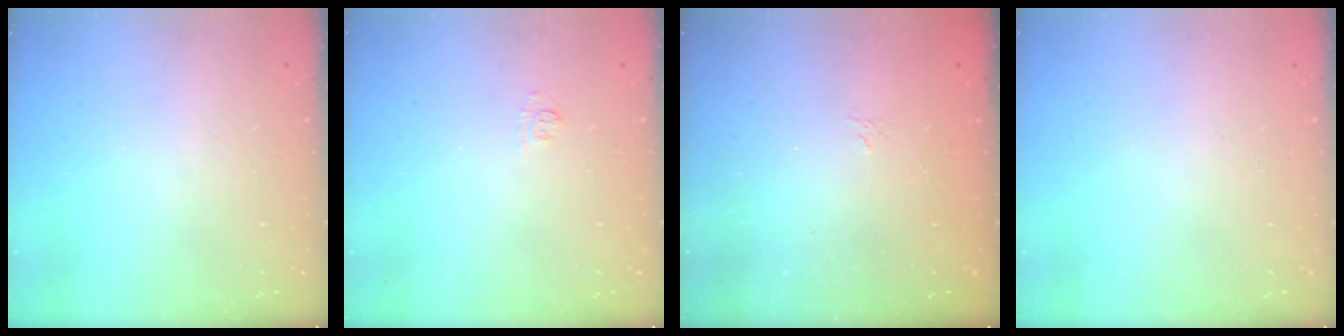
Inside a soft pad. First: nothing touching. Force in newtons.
{"total": 4.0, "press": 4.0, "slide": 0.5}
{"total": 1.1, "press": 0.4, "slide": 1.1}
{"total": 0.0}